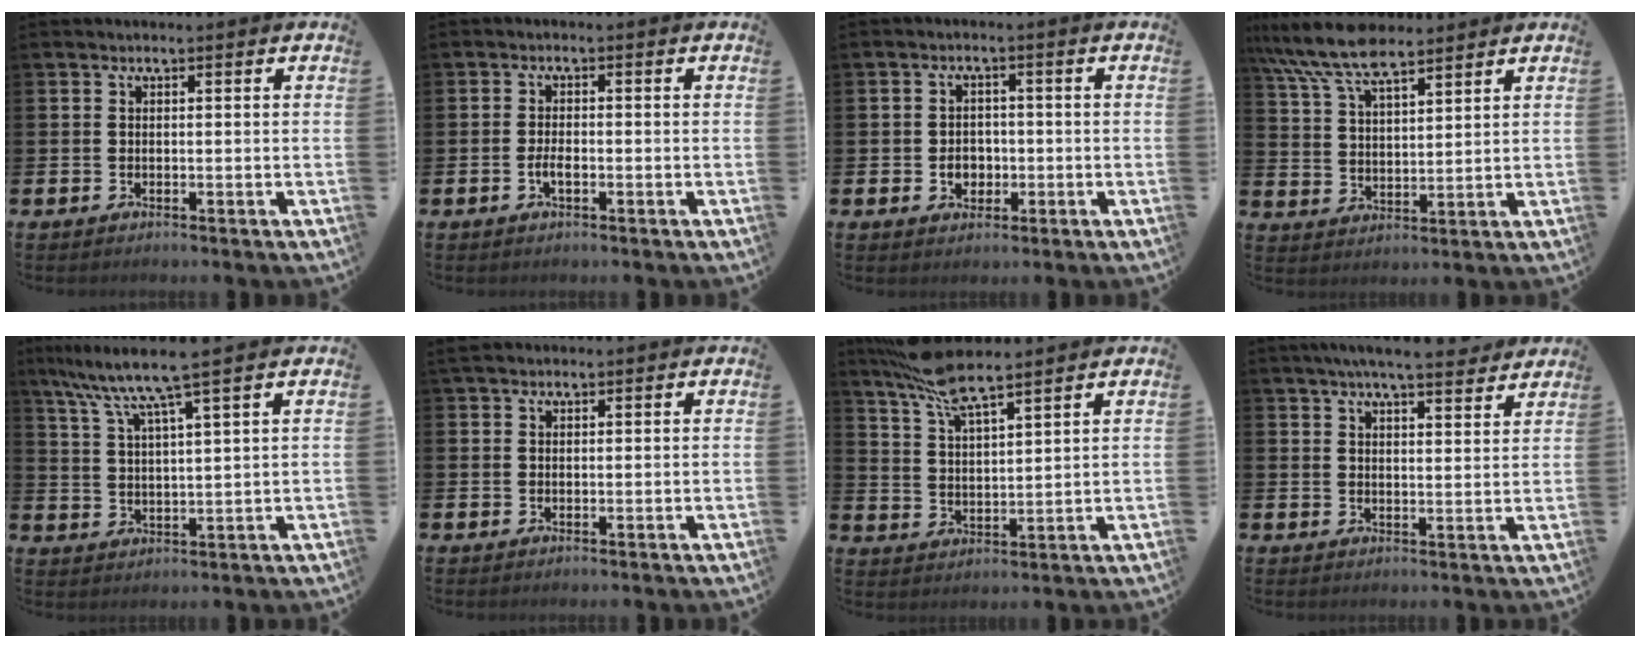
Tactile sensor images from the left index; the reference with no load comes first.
{"total": 1.9, "force": [-0.7, 0.8, 1.6], "torque": [-0.039, 0.005, -0.012]}
{"total": 2.9, "force": [-0.7, 2.4, 1.4], "torque": [-0.016, -0.001, -0.021]}
{"total": 8.8, "force": [7.6, 2.5, 3.7], "torque": [-0.096, -0.027, 0.138]}
{"total": 7.4, "force": [6.0, 0.1, 4.3], "torque": [-0.110, -0.024, 0.102]}
{"total": 1.5, "force": [1.3, 0.6, 0.4], "torque": [-0.003, 0.004, 0.021]}
{"total": 7.7, "force": [6.9, 1.2, 3.2], "torque": [-0.091, -0.024, 0.127]}
{"total": 6.0, "force": [5.6, 0.3, 2.0], "torque": [-0.039, -0.027, 0.098]}